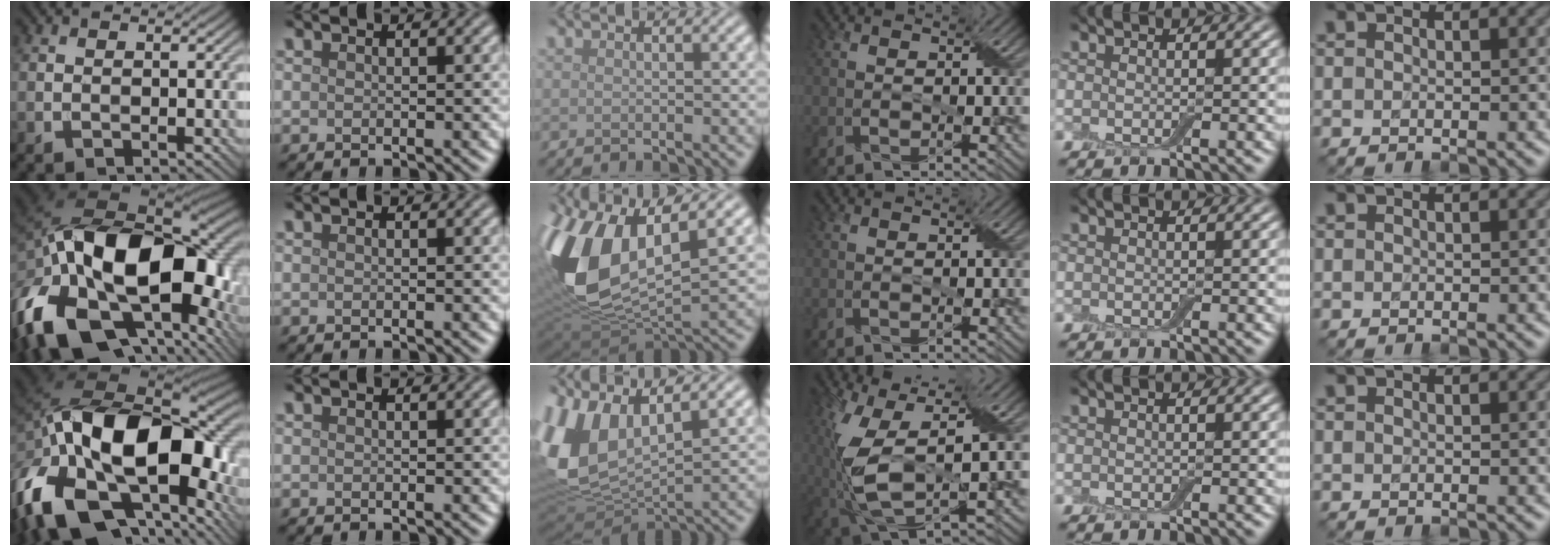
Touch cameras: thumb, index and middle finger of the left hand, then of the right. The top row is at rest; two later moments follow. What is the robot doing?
{"motion": "wrap", "object": "adhesive wrap"}